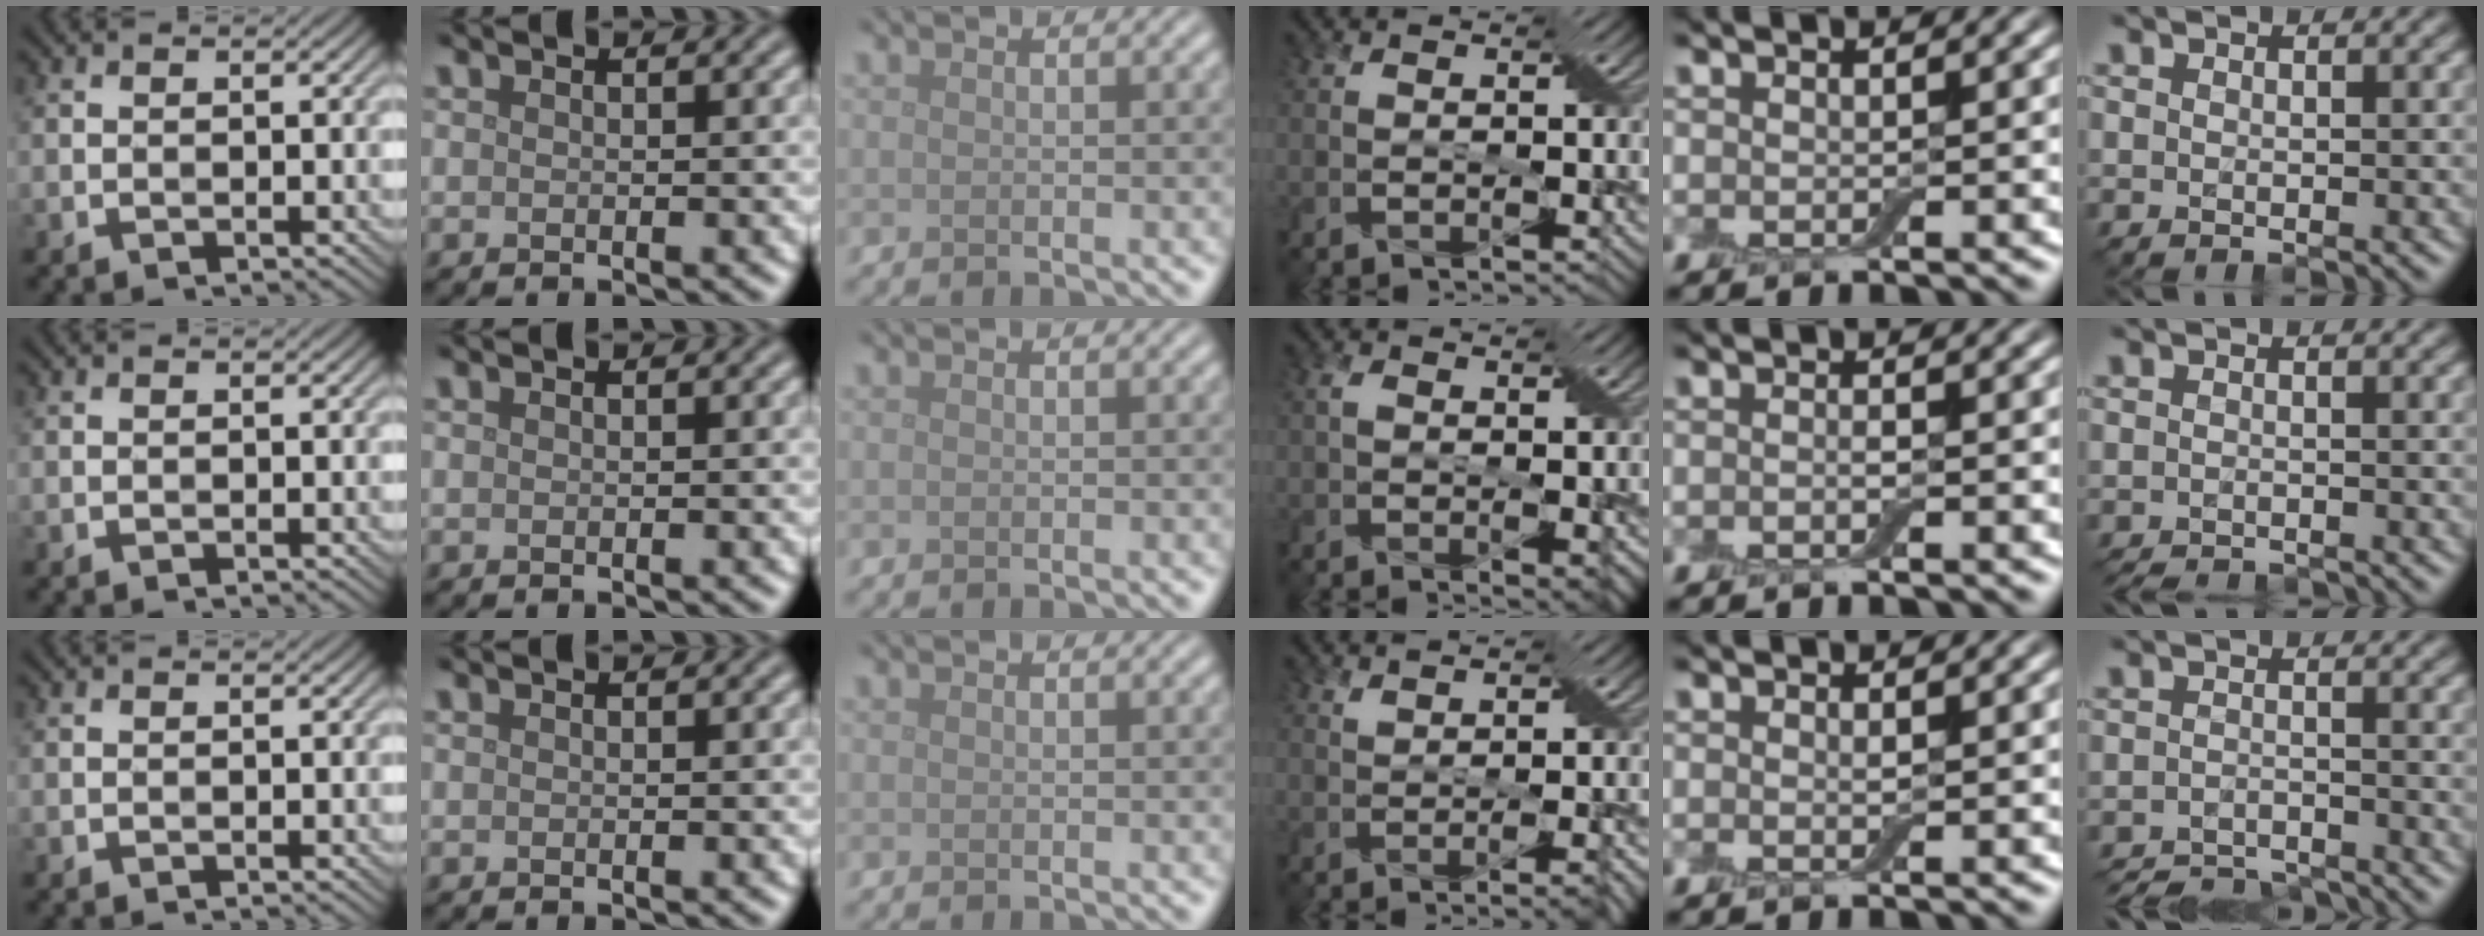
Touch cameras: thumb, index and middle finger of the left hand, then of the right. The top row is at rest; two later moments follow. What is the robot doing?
{"motion": "fold", "object": "apron"}